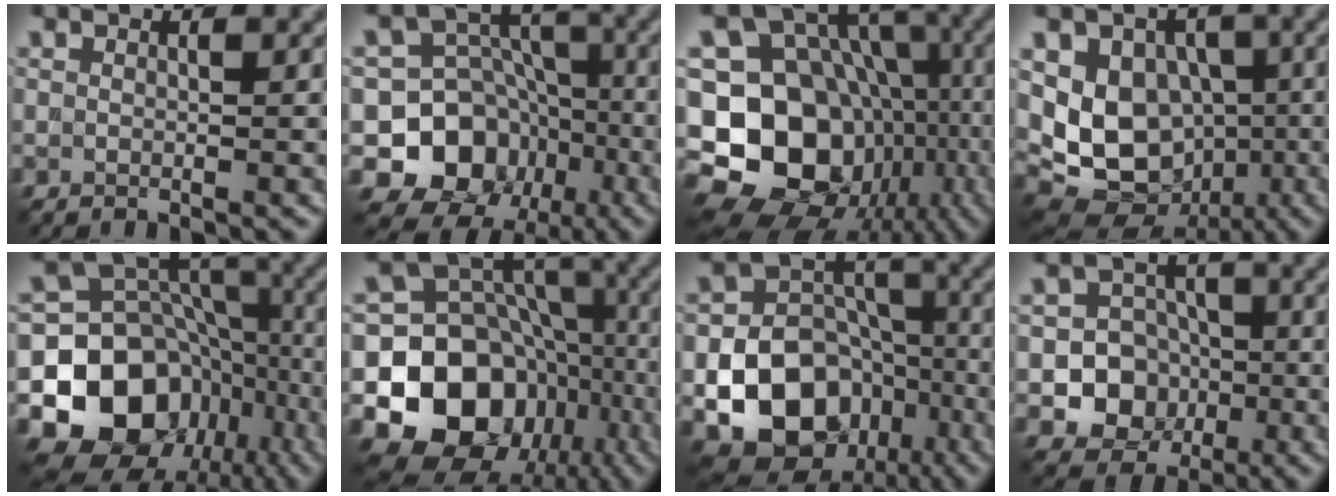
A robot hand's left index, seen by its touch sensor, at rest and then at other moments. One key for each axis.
{"total": 10.7, "fx": -4.3, "fy": 9.0, "fz": 3.8, "tx": -0.070, "ty": 0.017, "tz": -0.102}
{"total": 20.7, "fx": -5.9, "fy": 17.0, "fz": 10.2, "tx": -0.179, "ty": -0.009, "tz": -0.093}
{"total": 12.2, "fx": -0.9, "fy": 9.7, "fz": 7.3, "tx": -0.115, "ty": 0.002, "tz": -0.031}
{"total": 14.8, "fx": -5.0, "fy": 11.9, "fz": 7.3, "tx": -0.140, "ty": 0.002, "tz": -0.092}
{"total": 15.4, "fx": -4.9, "fy": 12.4, "fz": 7.9, "tx": -0.143, "ty": -0.001, "tz": -0.087}
{"total": 15.3, "fx": -6.5, "fy": 12.2, "fz": 6.5, "tx": -0.105, "ty": -0.028, "tz": -0.123}
{"total": 8.9, "fx": -2.4, "fy": 8.2, "fz": 2.7, "tx": -0.024, "ty": -0.006, "tz": -0.064}